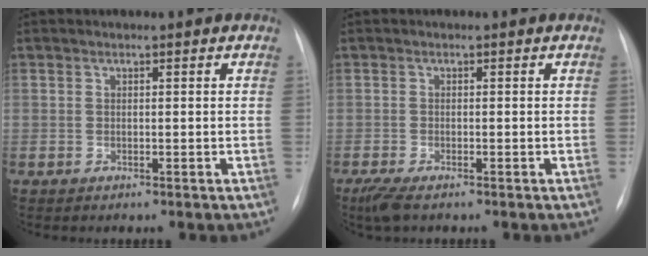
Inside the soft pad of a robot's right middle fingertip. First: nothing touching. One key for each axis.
{"total": 3.4, "fx": -2.4, "fy": 0.8, "fz": 2.2, "tx": -0.050, "ty": -0.012, "tz": -0.041}